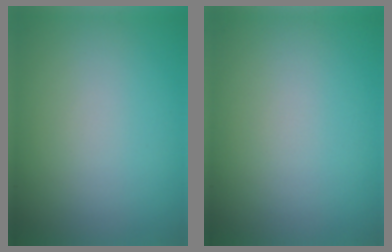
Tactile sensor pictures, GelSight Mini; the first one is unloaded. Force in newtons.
{"total": 0.0}